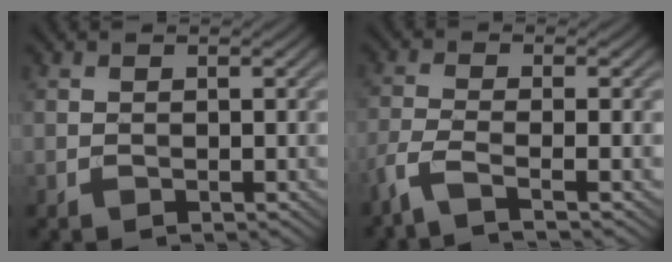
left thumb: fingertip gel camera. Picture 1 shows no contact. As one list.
[{"total": 4.0, "force": [-2.6, 0.6, 2.9], "torque": [-0.062, -0.005, -0.073]}]